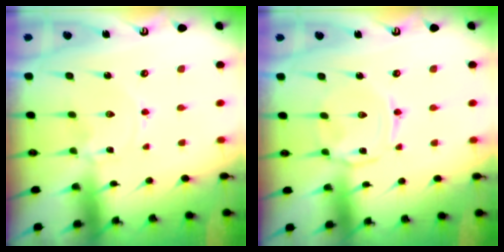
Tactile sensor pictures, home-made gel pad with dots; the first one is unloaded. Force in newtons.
{"total": 2.7, "press": 2.7, "slide": 0.4}